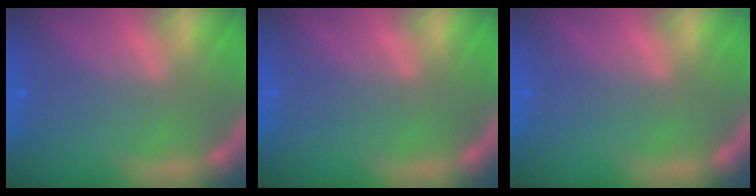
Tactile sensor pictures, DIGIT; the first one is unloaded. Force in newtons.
{"total": 0.0}
{"total": 0.0}